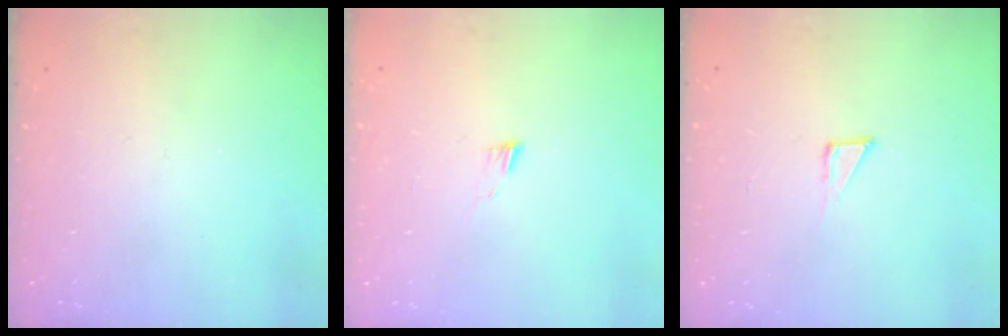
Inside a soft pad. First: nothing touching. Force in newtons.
{"total": 4.9, "press": 4.9, "slide": 0.5}
{"total": 2.8, "press": 2.8, "slide": 0.2}